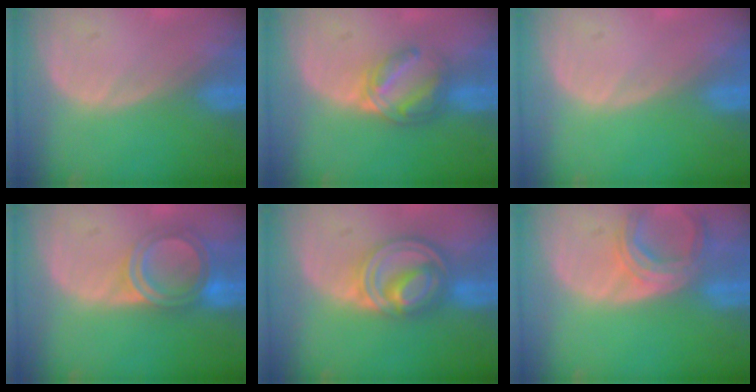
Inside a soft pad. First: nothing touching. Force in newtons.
{"total": 6.2, "press": 5.3, "slide": 3.2}
{"total": 0.0}
{"total": 6.1, "press": 5.3, "slide": 3.1}
{"total": 8.1, "press": 6.9, "slide": 4.3}
{"total": 6.0, "press": 5.5, "slide": 2.3}